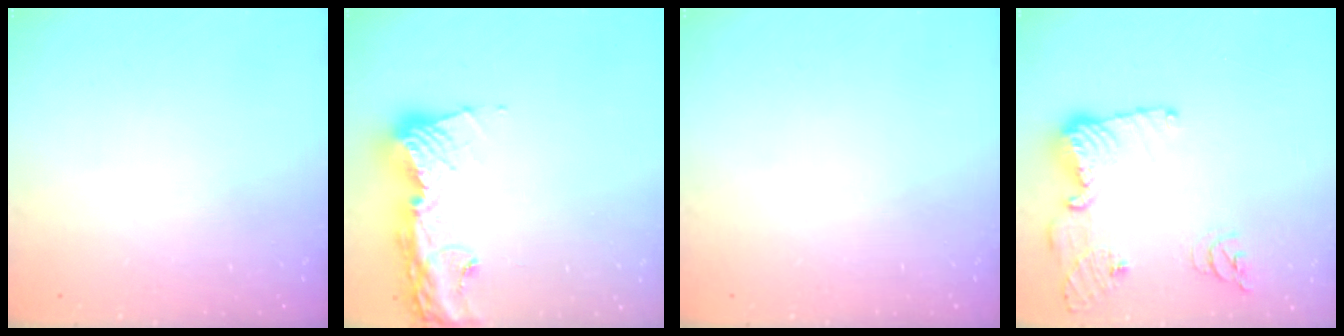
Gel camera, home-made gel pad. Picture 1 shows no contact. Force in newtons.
{"total": 15.5, "press": 15.4, "slide": 1.5}
{"total": 0.0}
{"total": 15.2, "press": 14.9, "slide": 2.8}